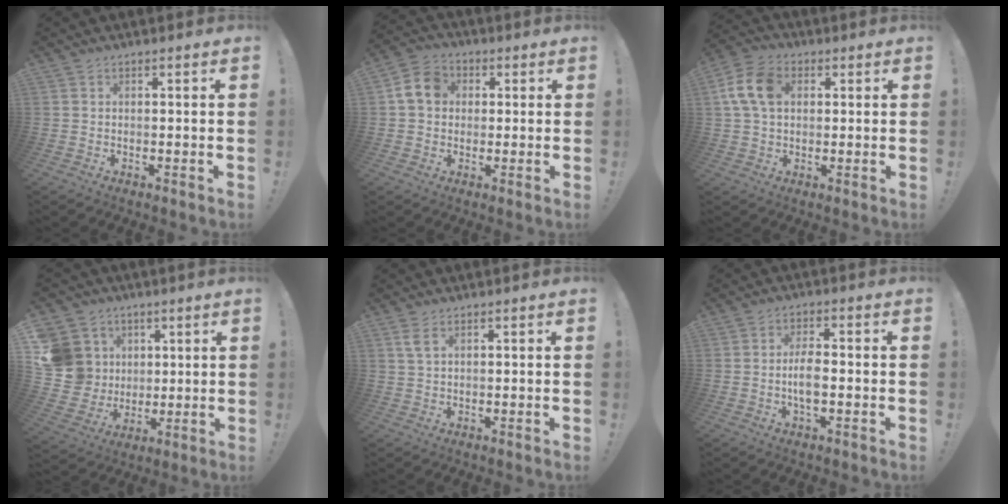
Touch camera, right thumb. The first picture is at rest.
{"total": 8.7, "force": [1.8, 7.2, 4.6], "torque": [-0.070, 0.016, 0.040]}
{"total": 11.5, "force": [2.5, 8.2, 7.8], "torque": [-0.144, 0.018, 0.053]}
{"total": 14.6, "force": [3.4, 13.4, 4.7], "torque": [-0.082, -0.008, 0.091]}
{"total": 3.2, "force": [1.6, 1.3, 2.5], "torque": [-0.044, -0.001, 0.028]}
{"total": 6.1, "force": [-1.3, 2.1, 5.6], "torque": [-0.117, -0.001, -0.026]}